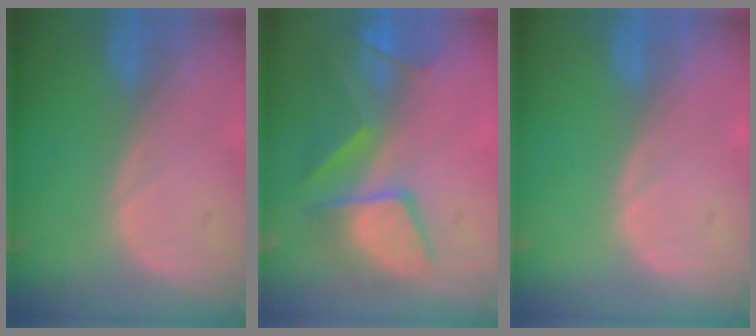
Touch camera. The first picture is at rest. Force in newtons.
{"total": 9.1, "press": 8.5, "slide": 3.2}
{"total": 0.0}